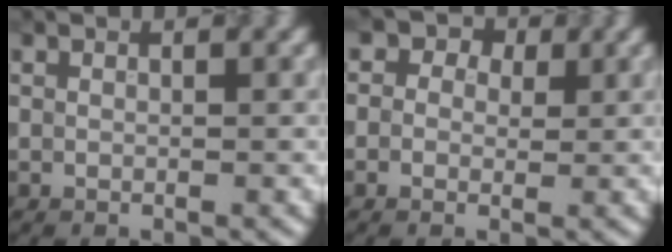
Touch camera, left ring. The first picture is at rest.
{"total": 5.1, "force": [2.2, 3.9, 2.4], "torque": [-0.015, 0.018, -0.010]}